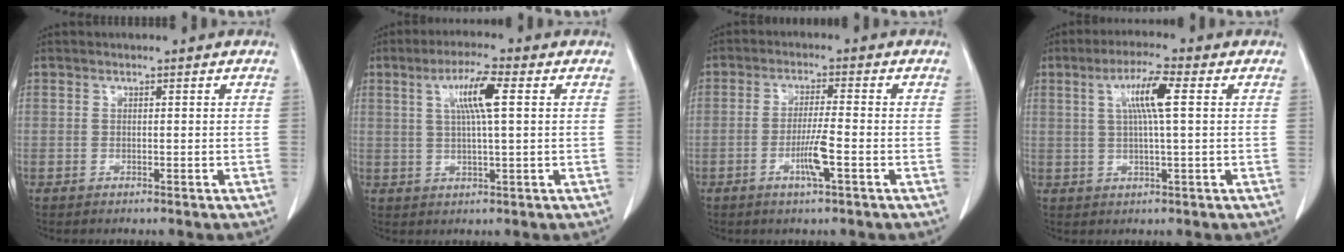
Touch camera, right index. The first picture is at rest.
{"total": 6.7, "force": [2.0, 0.2, 6.4], "torque": [-0.117, 0.007, 0.034]}
{"total": 5.0, "force": [-1.9, -0.1, 4.7], "torque": [-0.087, -0.008, -0.036]}
{"total": 6.5, "force": [1.7, 0.0, 6.3], "torque": [-0.116, 0.006, 0.029]}